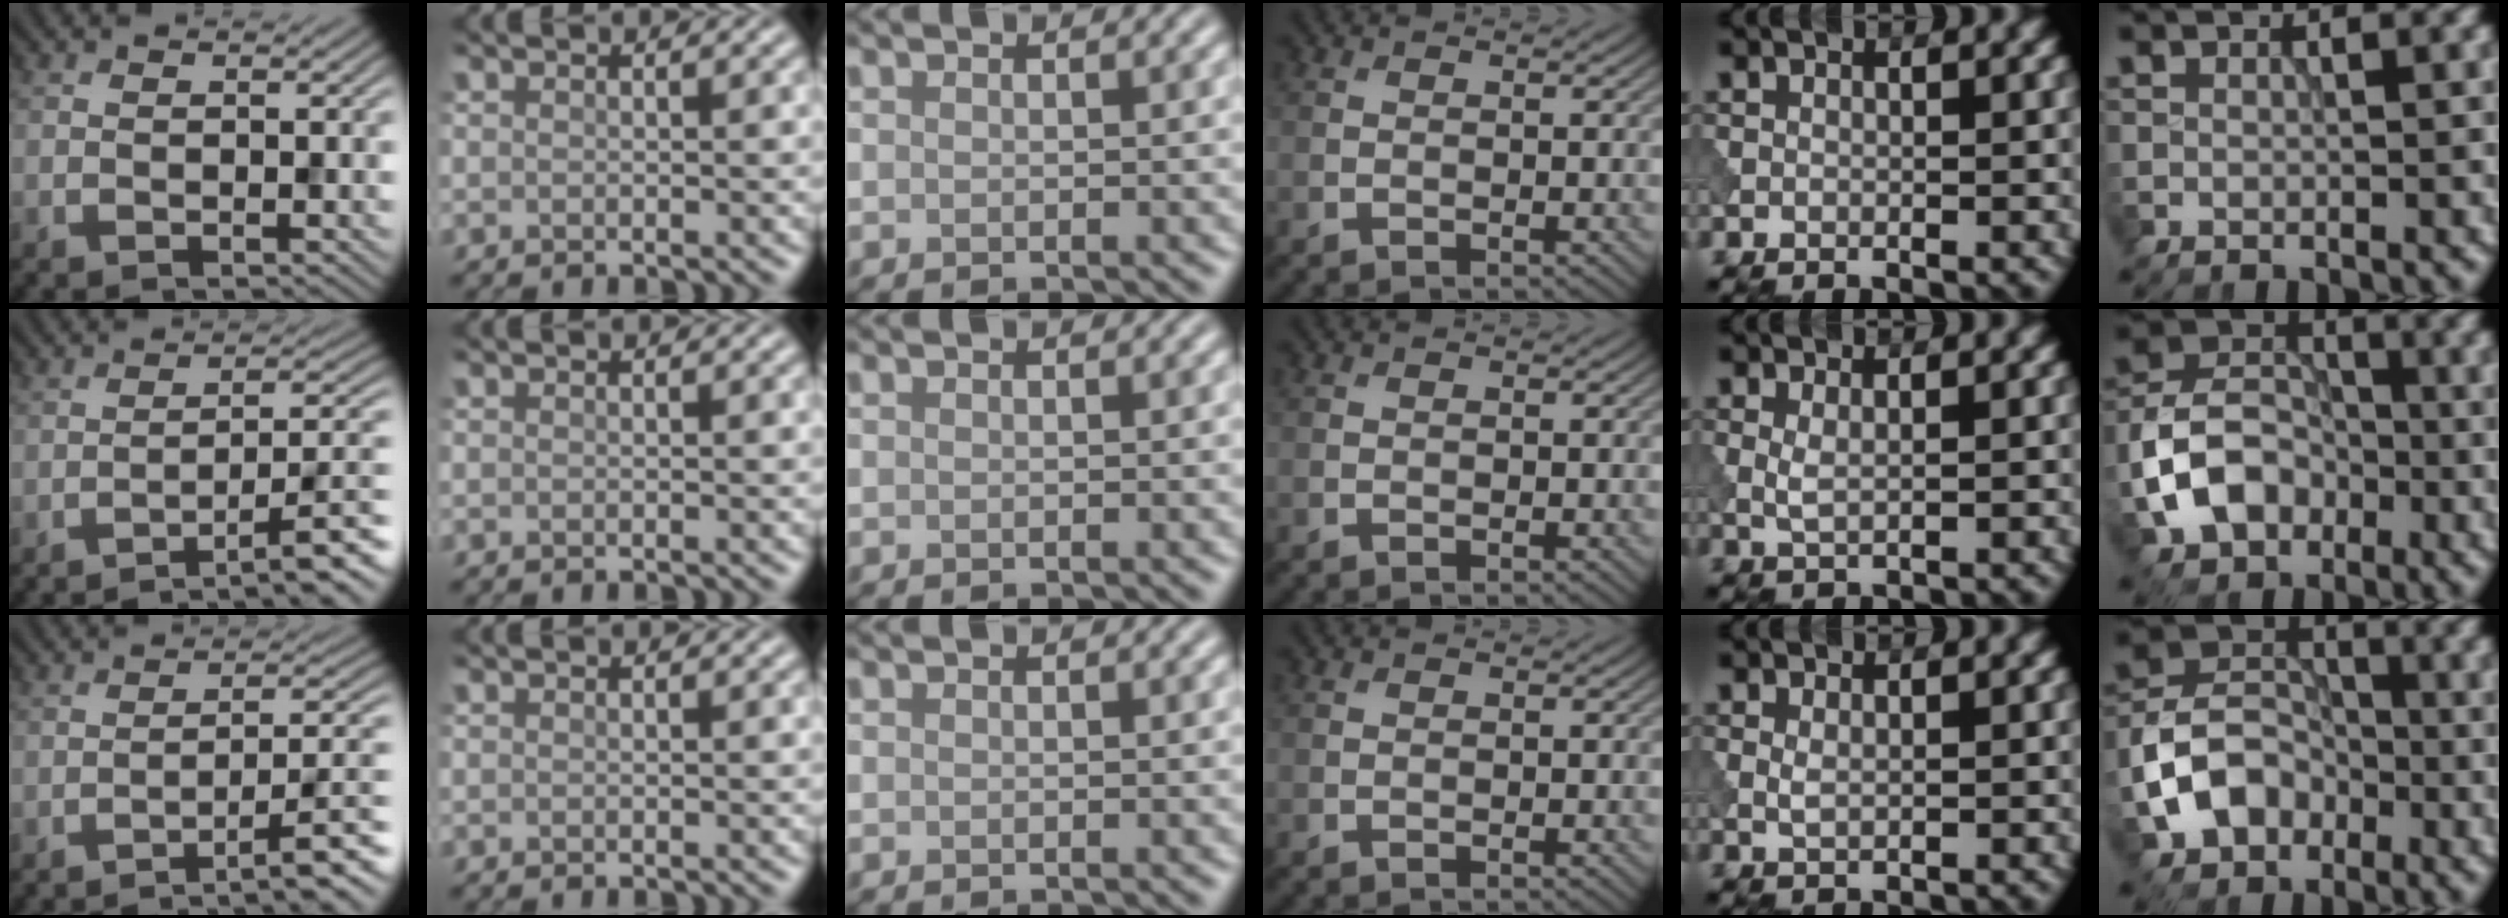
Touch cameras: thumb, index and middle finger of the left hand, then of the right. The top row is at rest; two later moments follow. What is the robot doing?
{"motion": "dispense", "object": "syringe"}